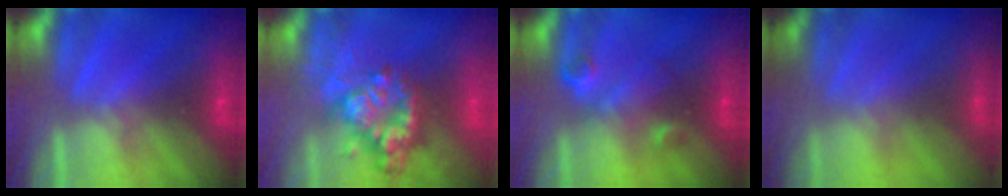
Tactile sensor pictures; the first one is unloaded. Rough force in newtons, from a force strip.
{"total": 9.1}
{"total": 2.9}
{"total": 1.7}